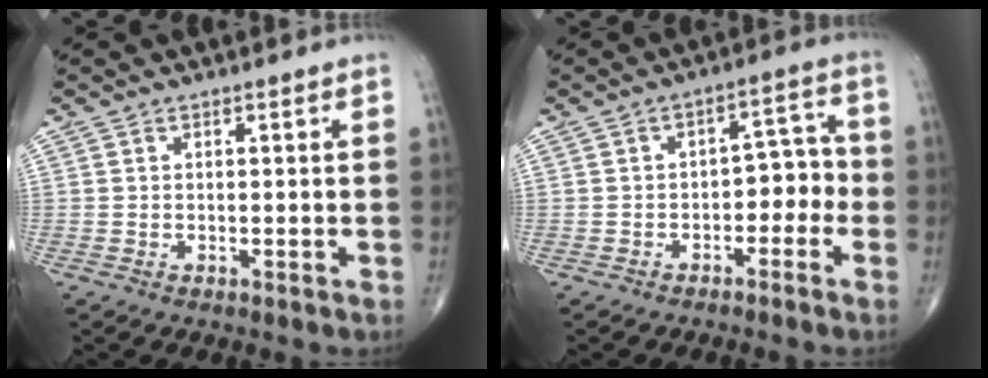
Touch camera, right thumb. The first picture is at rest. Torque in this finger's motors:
{"motor_torque": [-0.05, 0.06, 0.07, -0.01, 0.03]}